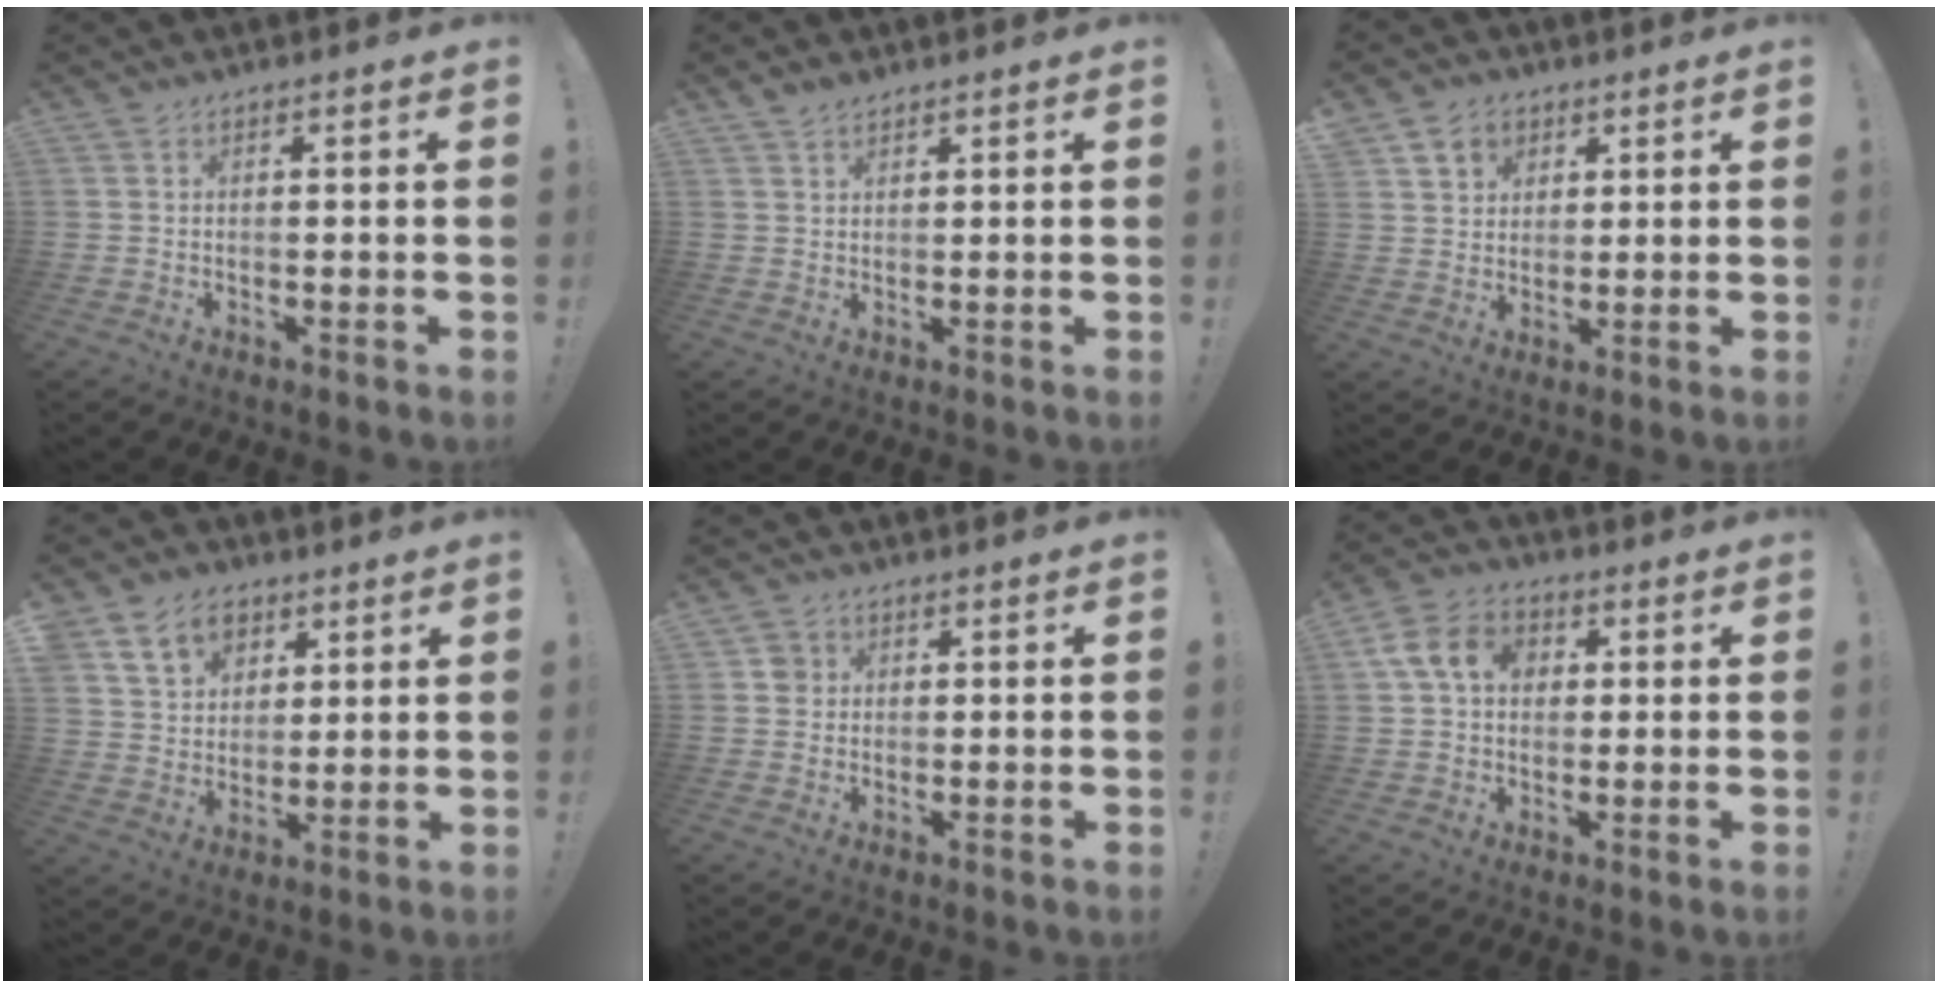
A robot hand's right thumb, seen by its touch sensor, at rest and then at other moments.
{"total": 2.3, "force": [2.0, 0.8, 0.8], "torque": [-0.014, -0.010, 0.037]}
{"total": 6.8, "force": [3.3, 5.7, 1.4], "torque": [-0.021, -0.017, 0.067]}
{"total": 12.6, "force": [6.4, 9.6, 5.1], "torque": [-0.074, -0.026, 0.126]}
{"total": 3.0, "force": [0.6, 2.8, 0.7], "torque": [-0.003, 0.004, 0.011]}
{"total": 11.4, "force": [2.6, 8.6, 6.9], "torque": [-0.122, 0.017, 0.051]}